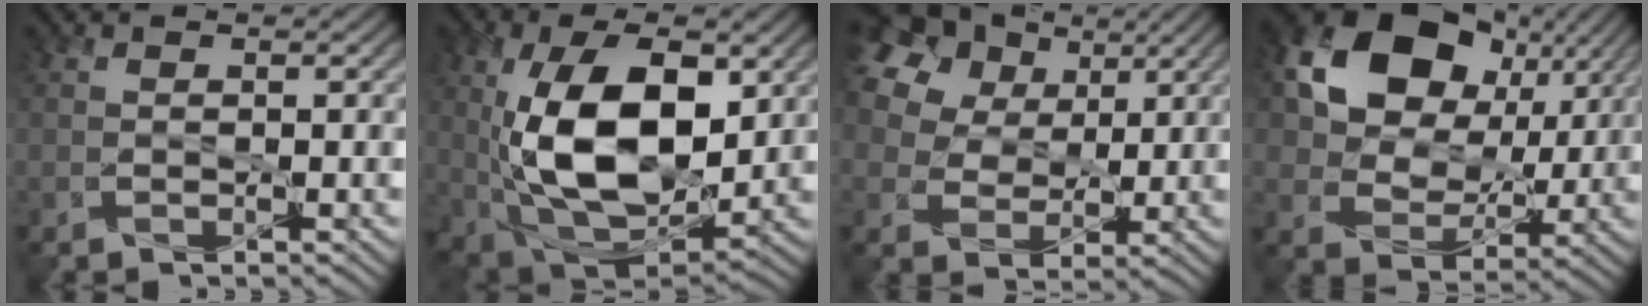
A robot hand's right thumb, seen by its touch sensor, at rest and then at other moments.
{"total": 15.3, "force": [1.8, 8.6, 12.5], "torque": [-0.250, -0.008, 0.042]}
{"total": 21.3, "force": [11.4, 15.2, 9.7], "torque": [-0.295, 0.056, 0.226]}
{"total": 16.1, "force": [6.1, 11.7, 9.1], "torque": [-0.194, 0.021, 0.119]}